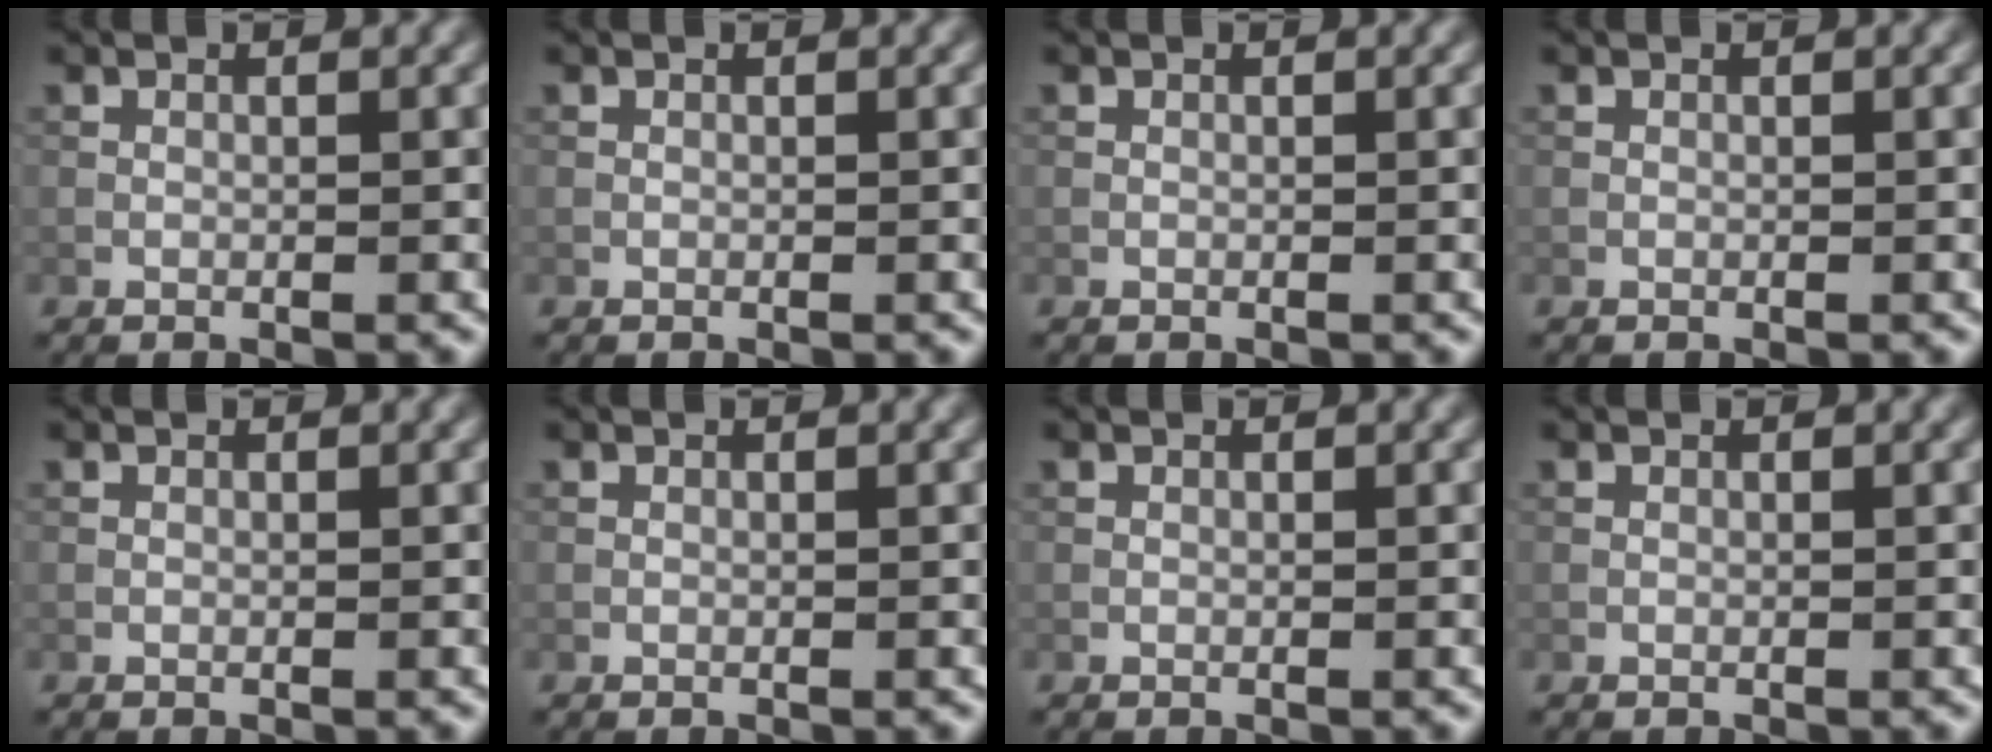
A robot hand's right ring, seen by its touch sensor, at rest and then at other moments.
{"total": 0.0}
{"total": 0.0}
{"total": 0.0}
{"total": 0.0}
{"total": 0.0}
{"total": 0.0}
{"total": 0.0}